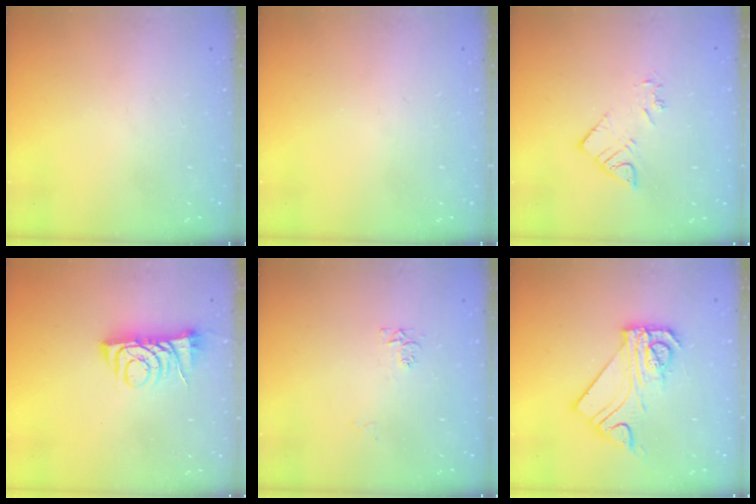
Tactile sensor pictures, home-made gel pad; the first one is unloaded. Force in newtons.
{"total": 0.0}
{"total": 5.6, "press": 5.6, "slide": 0.4}
{"total": 7.0, "press": 6.9, "slide": 0.8}
{"total": 5.0, "press": 5.0, "slide": 0.6}
{"total": 13.2, "press": 13.1, "slide": 1.6}